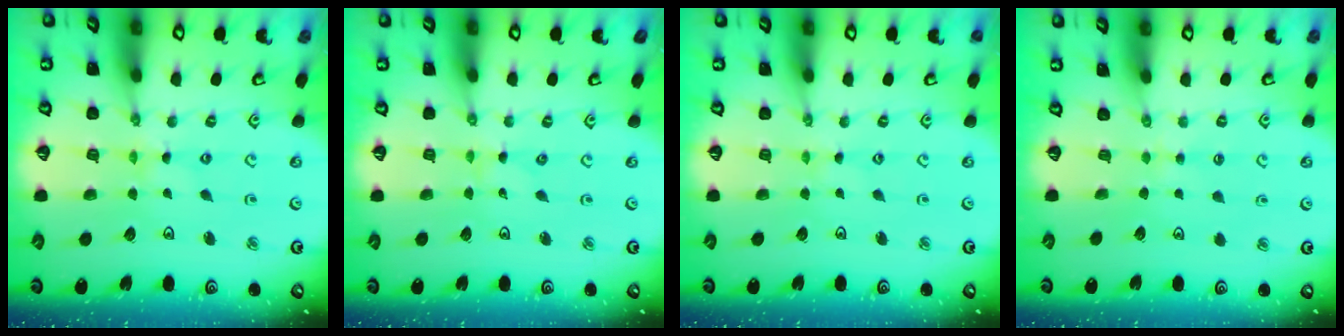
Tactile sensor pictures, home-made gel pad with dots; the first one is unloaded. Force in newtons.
{"total": 0.0}
{"total": 0.0}
{"total": 2.7, "press": 2.7, "slide": 0.6}